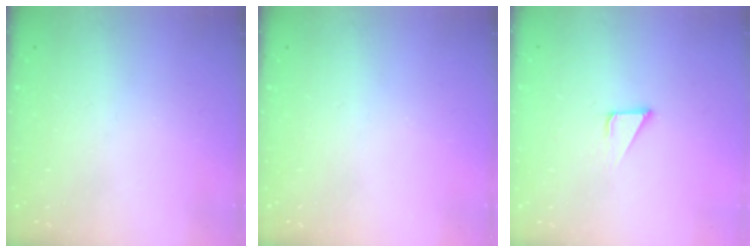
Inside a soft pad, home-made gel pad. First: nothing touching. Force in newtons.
{"total": 0.0}
{"total": 3.2, "press": 3.2, "slide": 0.1}